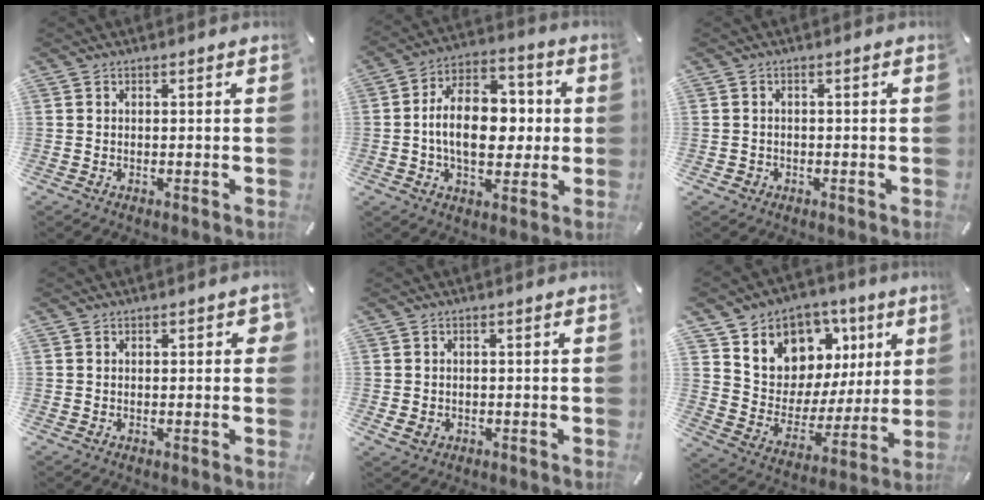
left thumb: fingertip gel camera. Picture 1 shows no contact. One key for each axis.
{"total": 15.6, "fx": -0.7, "fy": 10.3, "fz": 11.6, "tx": -0.191, "ty": 0.010, "tz": -0.012}
{"total": 1.3, "fx": -0.7, "fy": 1.1, "fz": 0.1, "tx": -0.003, "ty": 0.004, "tz": -0.017}
{"total": 1.9, "fx": 0.4, "fy": 1.1, "fz": 1.5, "tx": -0.013, "ty": 0.002, "tz": 0.002}
{"total": 1.9, "fx": -0.5, "fy": 1.7, "fz": 0.7, "tx": -0.019, "ty": 0.000, "tz": -0.012}
{"total": 9.9, "fx": 5.0, "fy": 8.5, "fz": 0.8, "tx": -0.021, "ty": -0.062, "tz": 0.097}